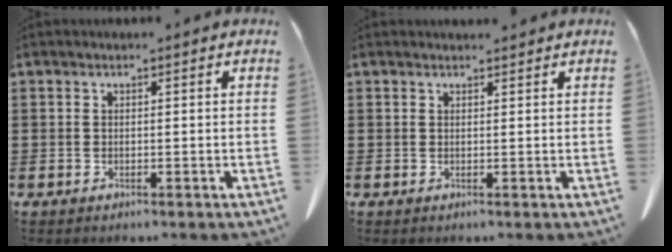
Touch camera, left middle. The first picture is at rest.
{"total": 0.8, "force": [0.7, 0.1, 0.2], "torque": [-0.005, 0.000, 0.015]}